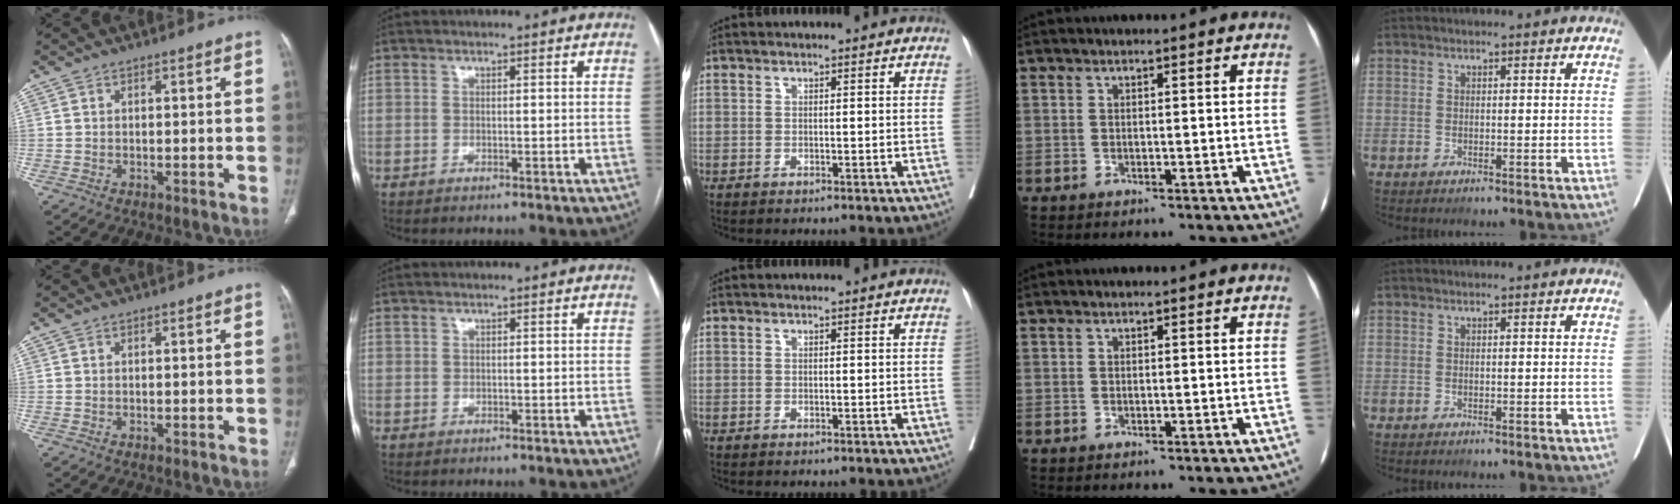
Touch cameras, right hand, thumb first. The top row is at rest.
{}